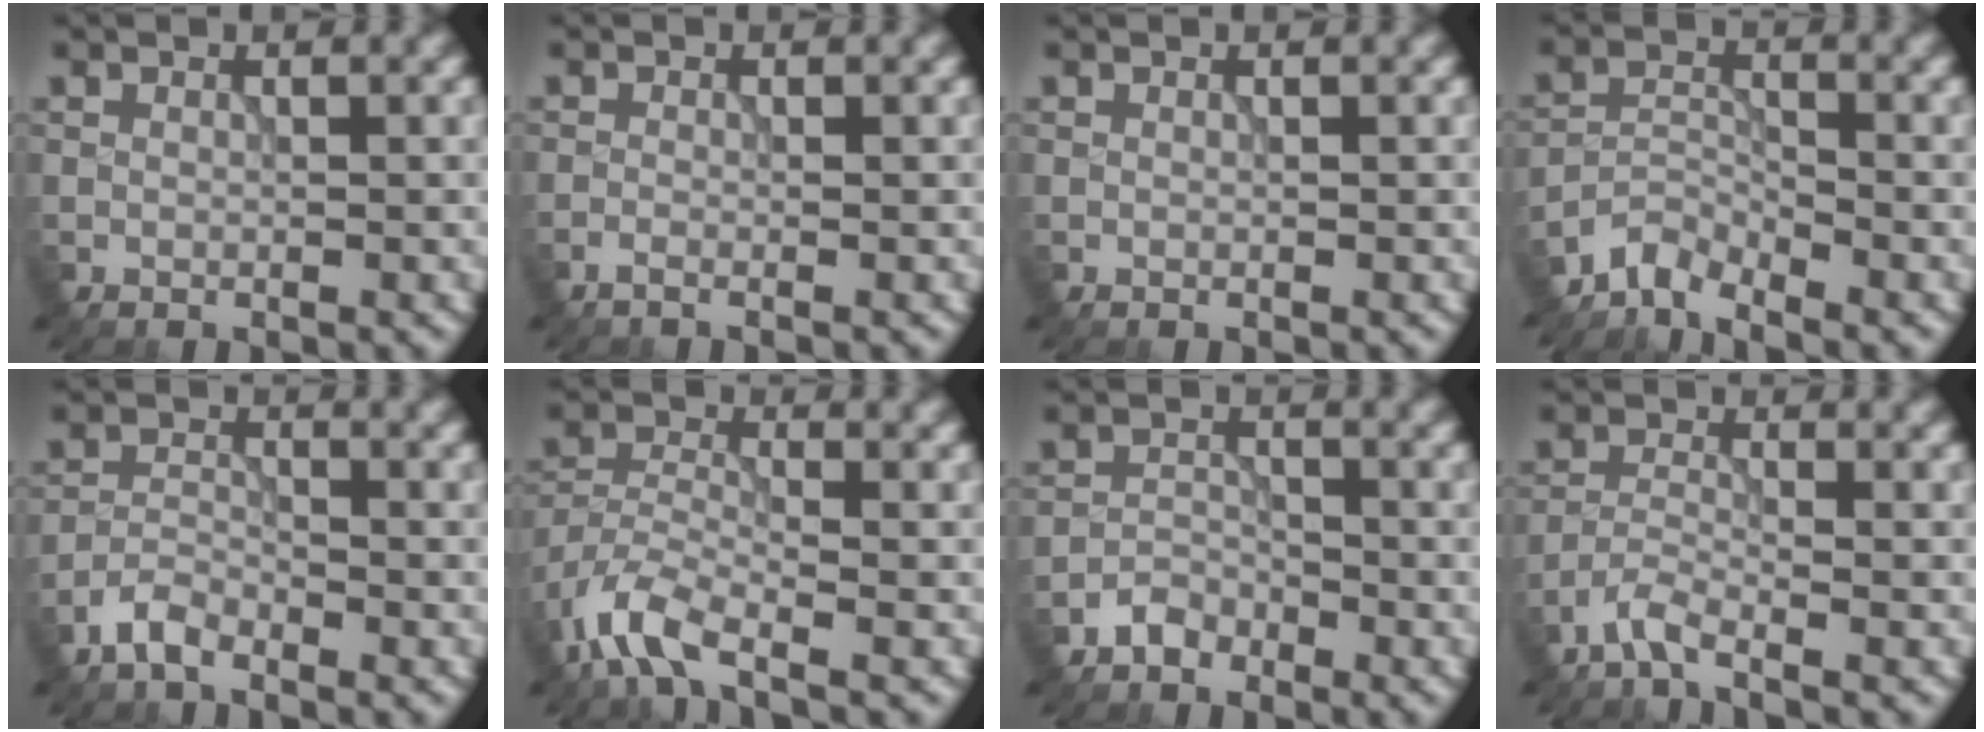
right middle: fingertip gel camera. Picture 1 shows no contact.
{"total": 0.9, "force": [-0.7, 0.0, 0.6], "torque": [-0.012, -0.002, -0.015]}
{"total": 0.0}
{"total": 2.9, "force": [-2.8, 0.5, 0.5], "torque": [-0.005, 0.001, -0.065]}
{"total": 2.5, "force": [-2.1, 0.8, 1.1], "torque": [-0.021, 0.003, -0.047]}
{"total": 5.5, "force": [-3.9, 1.7, 3.4], "torque": [-0.071, -0.007, -0.089]}
{"total": 1.9, "force": [-1.7, 0.9, 0.3], "torque": [0.002, 0.006, -0.034]}
{"total": 2.4, "force": [-2.0, 0.2, 1.3], "torque": [-0.029, -0.003, -0.051]}